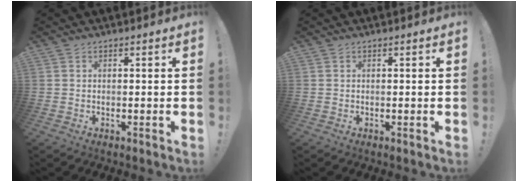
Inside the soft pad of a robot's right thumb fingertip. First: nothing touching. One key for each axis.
{"total": 0.0}